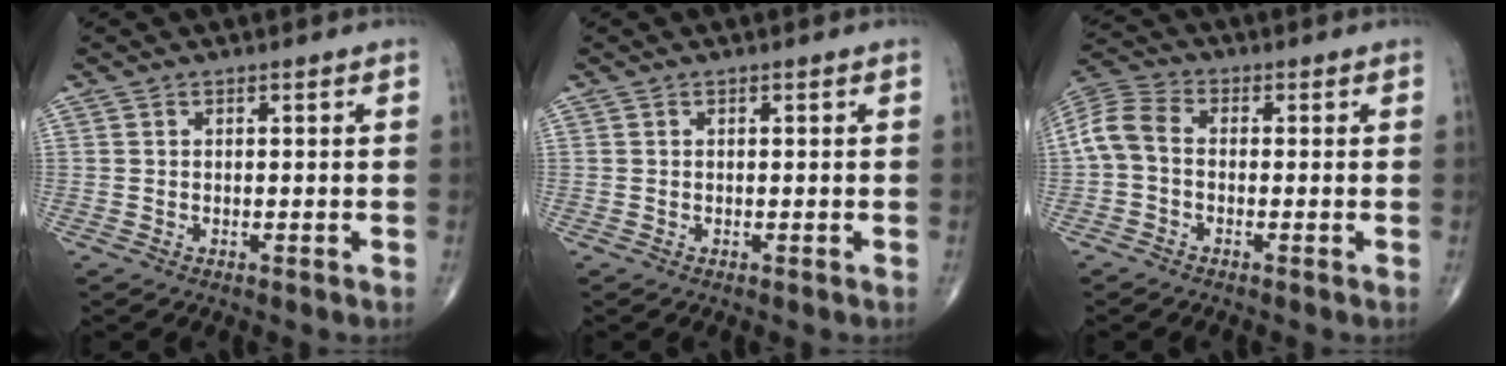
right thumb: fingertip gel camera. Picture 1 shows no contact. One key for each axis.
{"total": 0.0}
{"total": 6.9, "fx": -0.7, "fy": 4.6, "fz": 5.1, "tx": -0.103, "ty": 0.020, "tz": -0.030}